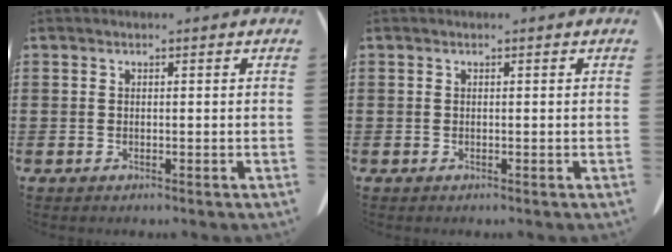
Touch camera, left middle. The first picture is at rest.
{"total": 0.0}